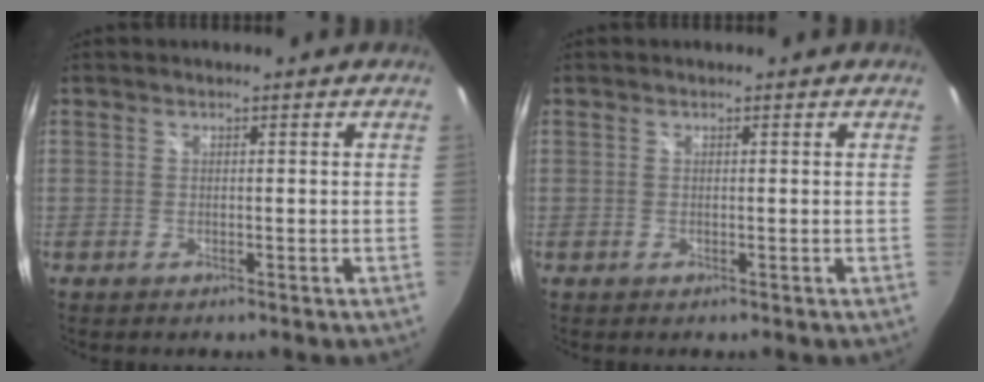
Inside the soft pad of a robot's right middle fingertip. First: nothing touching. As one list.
[{"total": 0.0}]